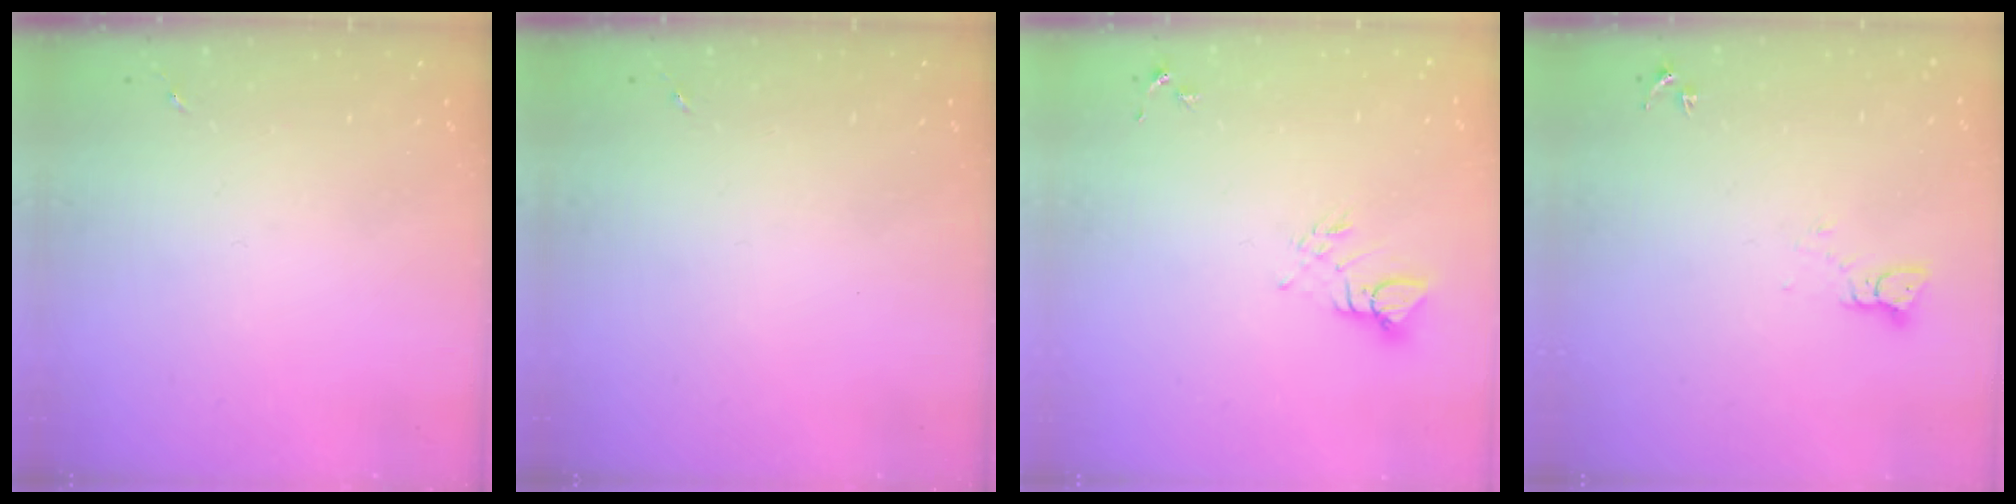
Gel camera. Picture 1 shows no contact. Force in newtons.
{"total": 0.0}
{"total": 4.8, "press": 4.8, "slide": 0.2}
{"total": 3.2, "press": 3.2, "slide": 0.4}